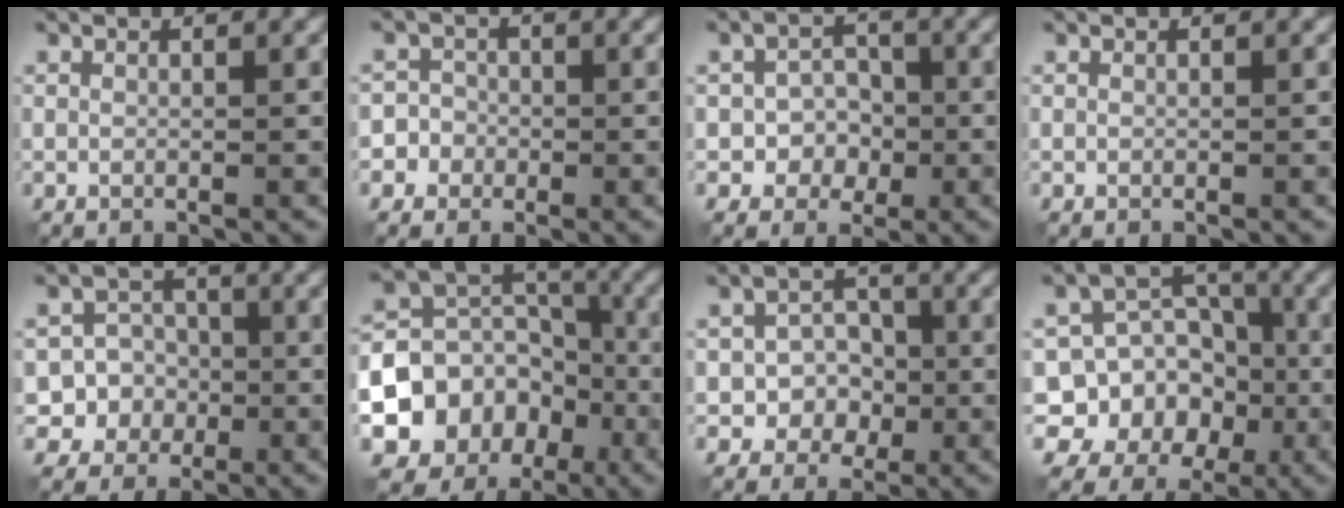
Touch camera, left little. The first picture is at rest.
{"total": 3.8, "force": [-1.7, 3.4, 0.3], "torque": [0.023, 0.005, -0.046]}
{"total": 3.3, "force": [-0.9, 2.9, 1.3], "torque": [-0.001, 0.005, -0.028]}
{"total": 0.0}
{"total": 5.8, "force": [-1.8, 5.5, 0.7], "torque": [0.008, 0.011, -0.045]}
{"total": 9.5, "force": [-3.9, 7.8, 3.7], "torque": [-0.064, 0.002, -0.077]}
{"total": 4.2, "force": [-1.2, 3.7, 1.7], "torque": [0.002, 0.008, -0.035]}
{"total": 10.3, "force": [-3.3, 9.3, 3.1], "torque": [-0.051, 0.024, -0.074]}